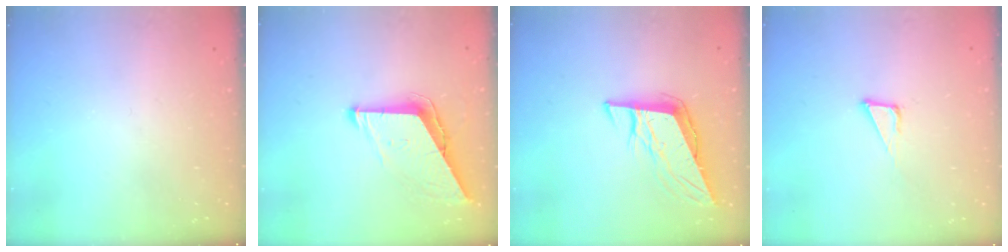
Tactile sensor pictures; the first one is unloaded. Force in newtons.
{"total": 8.8, "press": 8.7, "slide": 0.4}
{"total": 11.0, "press": 10.5, "slide": 3.0}
{"total": 3.8, "press": 3.8, "slide": 0.2}